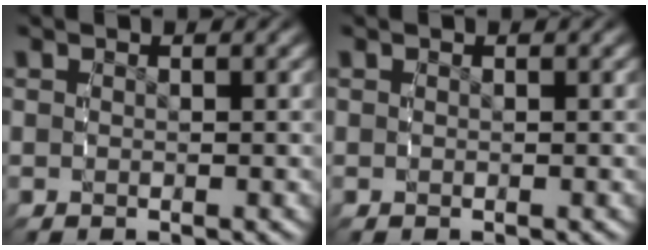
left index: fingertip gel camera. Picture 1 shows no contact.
{"total": 0.0}